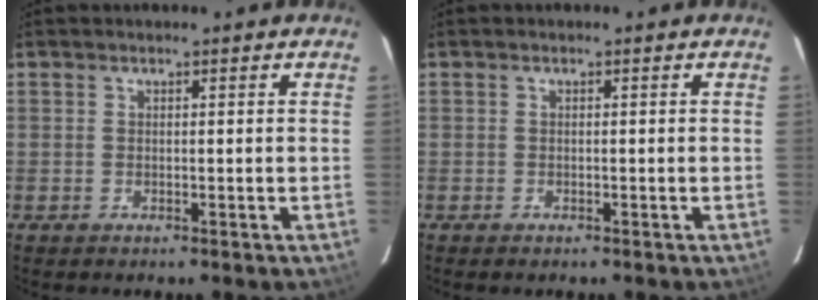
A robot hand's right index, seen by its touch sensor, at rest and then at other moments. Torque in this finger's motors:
{"motor_torque": [0.07, -0.46, 0.04, 0.01]}